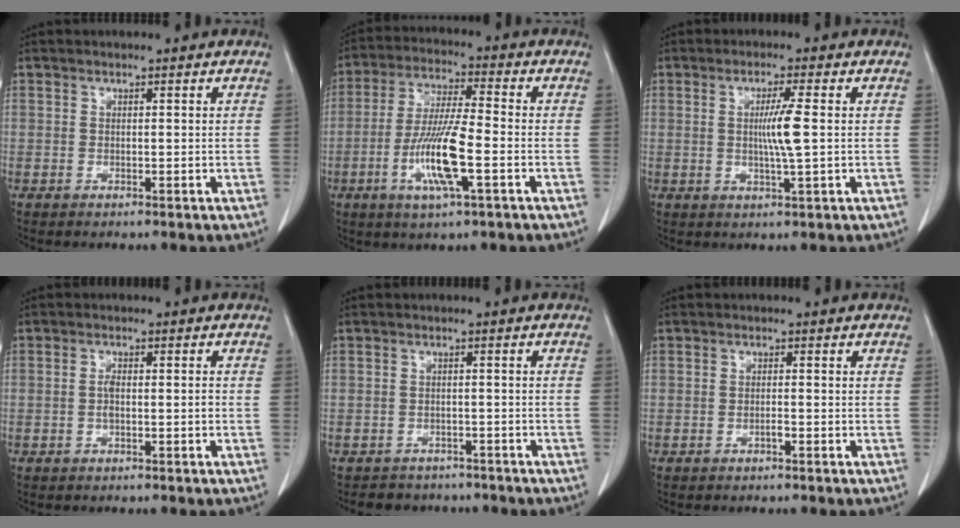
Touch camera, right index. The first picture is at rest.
{"total": 11.3, "force": [-3.5, 1.0, 10.7], "torque": [-0.214, -0.011, -0.066]}
{"total": 5.0, "force": [0.3, -0.6, 5.0], "torque": [-0.089, -0.008, 0.005]}
{"total": 2.3, "force": [-0.5, 0.7, 2.2], "torque": [-0.043, 0.004, -0.006]}
{"total": 5.5, "force": [-4.7, 2.8, 0.3], "torque": [-0.003, 0.011, -0.058]}
{"total": 0.8, "force": [-0.5, 0.1, 0.7], "torque": [-0.013, 0.003, -0.007]}